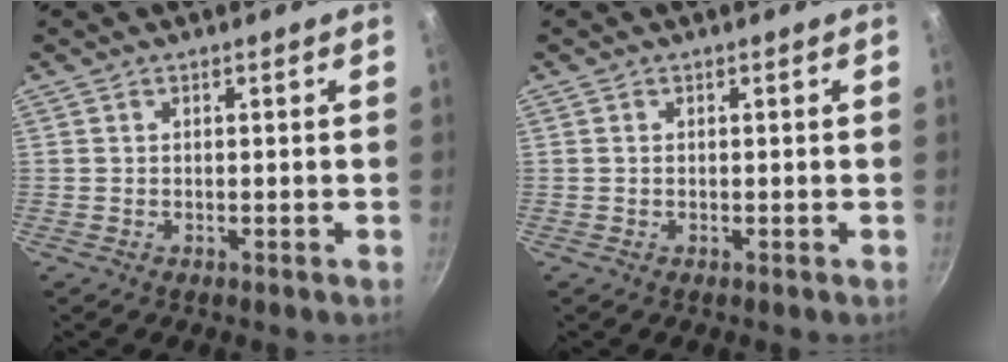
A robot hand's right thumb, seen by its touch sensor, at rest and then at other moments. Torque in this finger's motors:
{"motor_torque": [-0.12, 0.19, -0.15, 0.02, -0.02]}